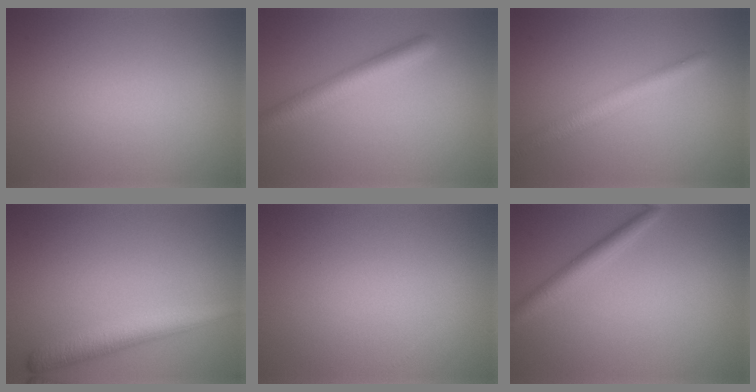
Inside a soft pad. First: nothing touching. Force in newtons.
{"total": 3.8, "press": 3.8, "slide": 0.1}
{"total": 2.9, "press": 2.9, "slide": 0.1}
{"total": 4.3, "press": 4.3, "slide": 0.2}
{"total": 0.0}
{"total": 2.3, "press": 2.3, "slide": 0.1}